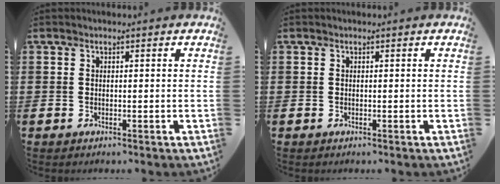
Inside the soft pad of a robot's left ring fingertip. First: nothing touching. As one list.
[{"total": 0.0}]